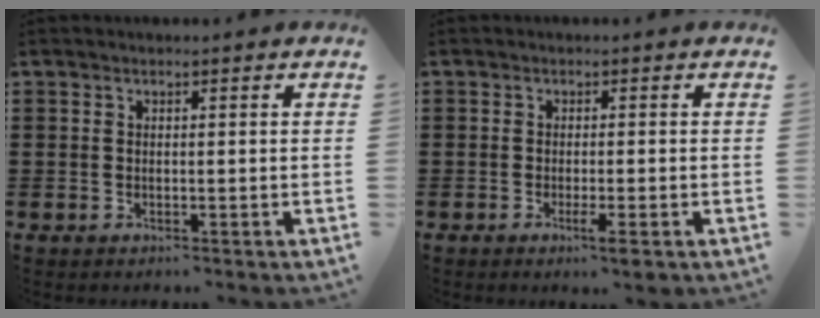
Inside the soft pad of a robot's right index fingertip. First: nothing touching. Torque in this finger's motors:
{"motor_torque": [1.28, -0.12, 0.11, 0.02]}